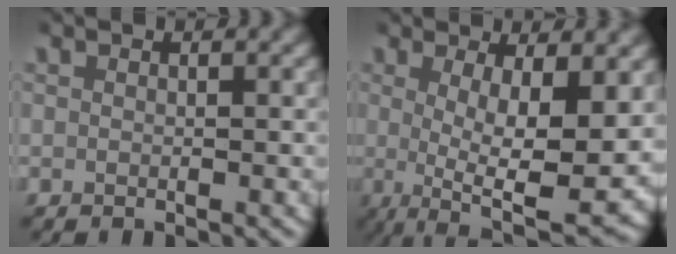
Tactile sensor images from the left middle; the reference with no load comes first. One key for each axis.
{"total": 8.2, "fx": -1.1, "fy": 2.7, "fz": 7.7, "tx": -0.126, "ty": -0.034, "tz": 0.000}